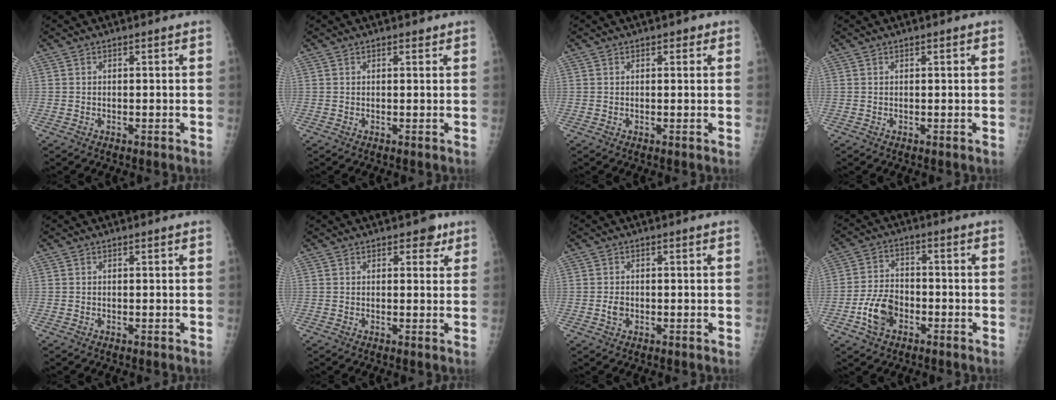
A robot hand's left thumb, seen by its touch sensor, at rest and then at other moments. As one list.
[{"total": 0.9, "force": [0.6, 0.4, 0.5], "torque": [-0.002, -0.002, 0.006]}, {"total": 1.6, "force": [0.8, 0.9, 1.0], "torque": [0.000, 0.000, 0.006]}, {"total": 0.5, "force": [0.2, 0.2, 0.4], "torque": [-0.005, 0.001, 0.003]}, {"total": 0.0}, {"total": 3.4, "force": [1.8, 2.1, 1.9], "torque": [0.003, -0.005, 0.018]}, {"total": 1.9, "force": [-0.6, 1.5, 1.0], "torque": [-0.012, 0.005, -0.012]}, {"total": 8.0, "force": [-3.6, 5.2, 4.8], "torque": [-0.082, 0.024, -0.068]}]